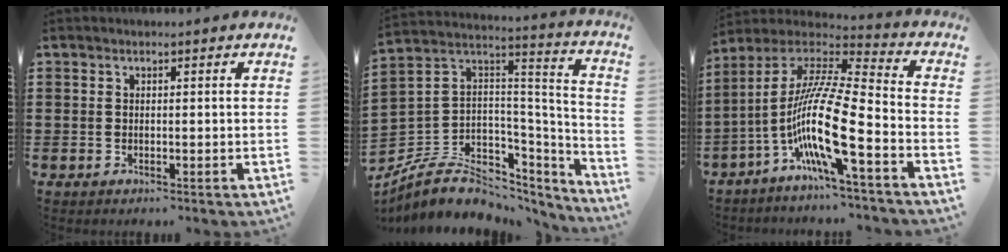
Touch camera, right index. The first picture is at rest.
{"total": 8.5, "force": [-4.5, 6.3, 3.4], "torque": [-0.086, -0.001, -0.078]}
{"total": 14.7, "force": [-6.5, 1.6, 13.1], "torque": [-0.291, -0.027, -0.135]}